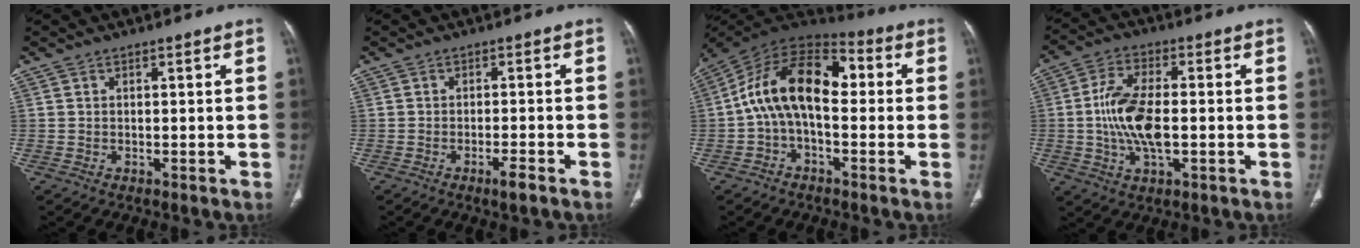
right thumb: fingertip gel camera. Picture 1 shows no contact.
{"total": 2.8, "force": [-1.7, 0.3, 2.1], "torque": [-0.042, 0.005, -0.031]}
{"total": 15.5, "force": [0.1, 8.6, 12.9], "torque": [-0.205, 0.050, -0.013]}
{"total": 11.6, "force": [-0.9, 5.5, 10.2], "torque": [-0.205, 0.008, -0.017]}